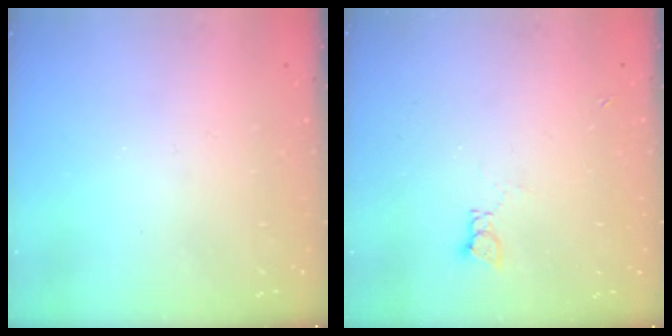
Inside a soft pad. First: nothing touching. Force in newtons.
{"total": 2.0, "press": 2.0, "slide": 0.2}